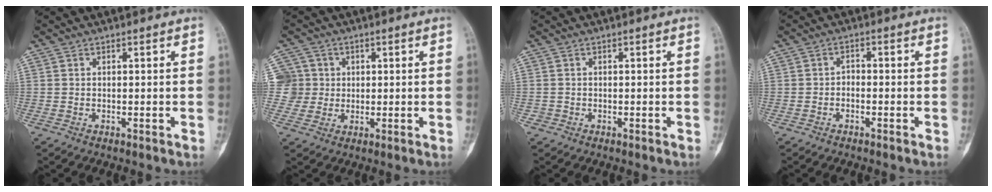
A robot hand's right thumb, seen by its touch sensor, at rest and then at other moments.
{"total": 6.0, "force": [1.1, 5.9, 0.2], "torque": [0.030, 0.007, 0.020]}
{"total": 0.6, "force": [-0.3, 0.5, 0.0], "torque": [0.001, 0.005, -0.007]}
{"total": 1.5, "force": [-0.7, 1.0, 0.9], "torque": [-0.007, 0.015, -0.017]}